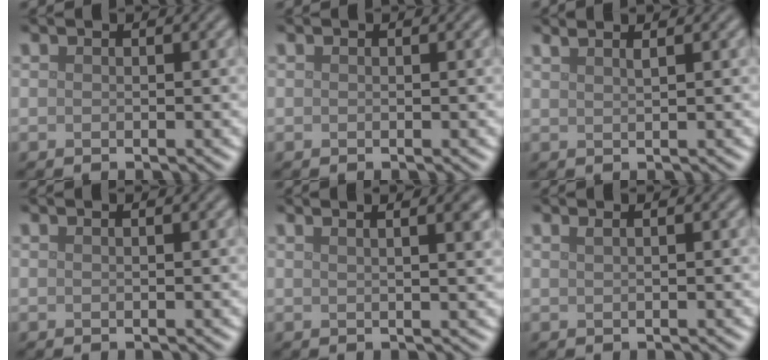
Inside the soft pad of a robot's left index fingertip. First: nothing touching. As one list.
[{"total": 0.0}, {"total": 1.8, "force": [1.4, 0.6, 1.1], "torque": [-0.002, 0.002, 0.010]}, {"total": 0.9, "force": [0.5, 0.4, 0.7], "torque": [-0.005, 0.000, -0.001]}, {"total": 6.7, "force": [3.6, 3.0, 4.8], "torque": [-0.018, 0.051, 0.008]}, {"total": 1.4, "force": [0.8, 0.7, 0.9], "torque": [-0.005, 0.000, 0.001]}]